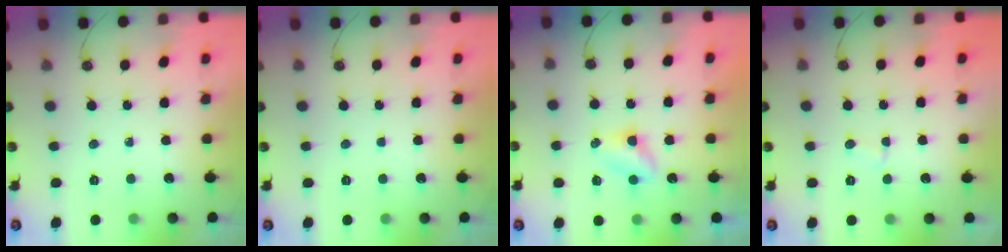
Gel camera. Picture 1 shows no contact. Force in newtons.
{"total": 0.0}
{"total": 3.9, "press": 3.9, "slide": 0.5}
{"total": 2.3, "press": 2.3, "slide": 0.3}